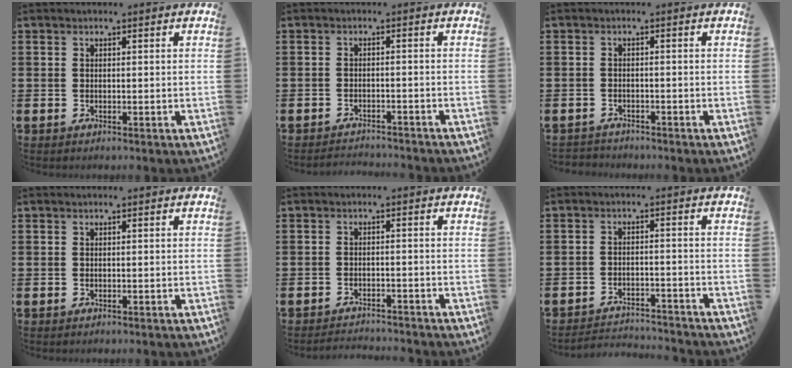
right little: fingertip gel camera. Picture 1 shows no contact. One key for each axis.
{"total": 1.8, "fx": -1.8, "fy": -0.1, "fz": -0.1, "tx": -0.003, "ty": 0.003, "tz": -0.038}
{"total": 1.2, "fx": -1.2, "fy": 0.2, "fz": -0.2, "tx": 0.000, "ty": 0.002, "tz": -0.027}
{"total": 0.0}
{"total": 2.0, "fx": -2.0, "fy": -0.1, "fz": -0.1, "tx": -0.003, "ty": 0.004, "tz": -0.043}
{"total": 2.8, "fx": -2.8, "fy": 0.1, "fz": -0.1, "tx": -0.005, "ty": 0.002, "tz": -0.062}